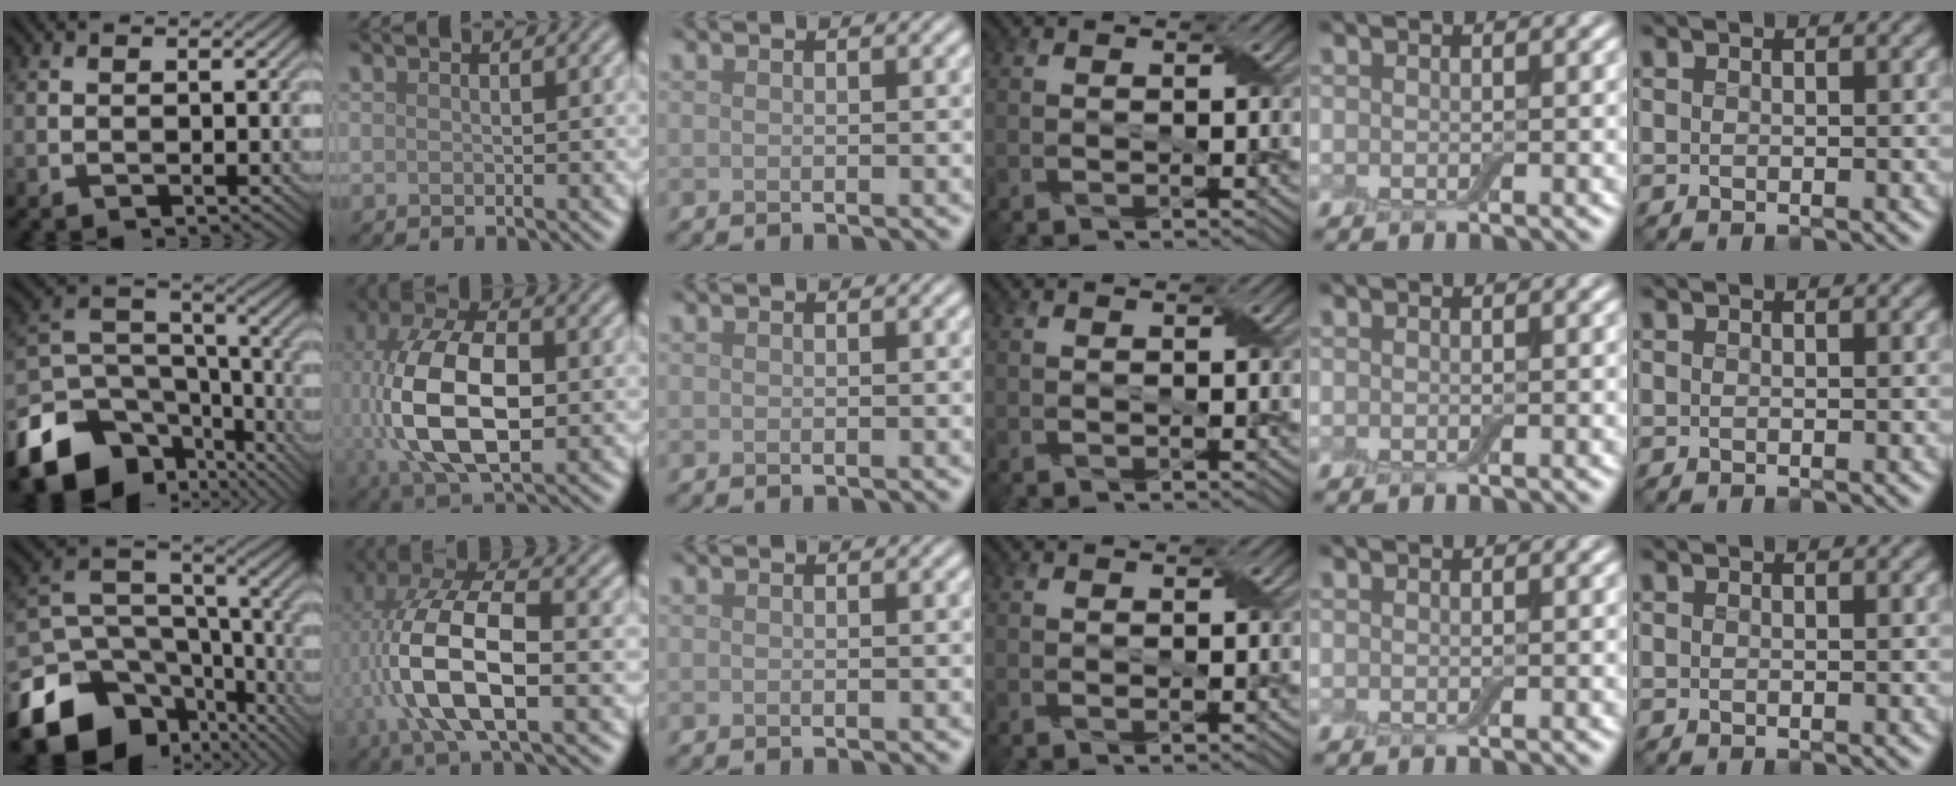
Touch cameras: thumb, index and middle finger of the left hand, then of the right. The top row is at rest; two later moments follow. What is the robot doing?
{"motion": "peel", "object": "small bumper sticker"}